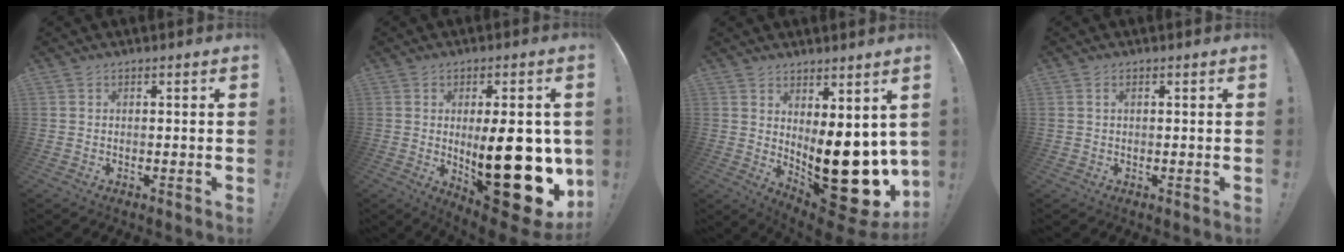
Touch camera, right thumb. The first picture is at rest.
{"total": 24.3, "force": [-1.2, 9.4, 22.4], "torque": [-0.306, -0.025, 0.001]}
{"total": 17.5, "force": [-2.4, 8.1, 15.3], "torque": [-0.189, -0.018, -0.017]}
{"total": 1.0, "force": [0.4, 0.5, 0.8], "torque": [-0.019, 0.004, 0.007]}